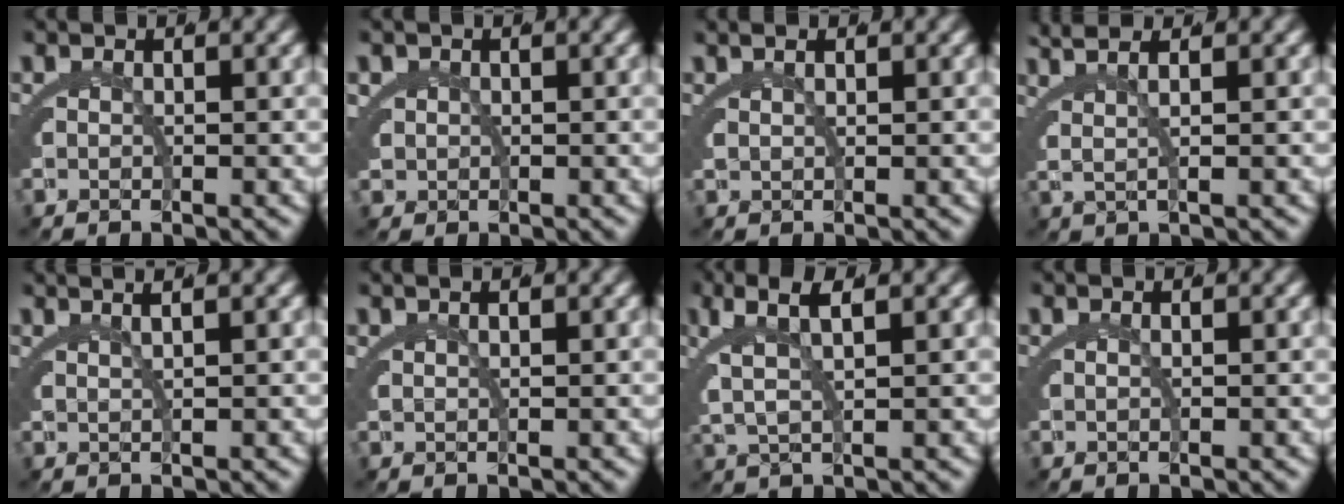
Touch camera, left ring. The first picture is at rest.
{"total": 2.4, "force": [0.2, 2.2, 0.8], "torque": [-0.034, -0.014, 0.010]}
{"total": 2.1, "force": [1.6, 0.5, 1.3], "torque": [-0.013, 0.007, 0.030]}
{"total": 4.8, "force": [3.0, 1.5, 3.5], "torque": [-0.052, 0.016, 0.044]}
{"total": 3.2, "force": [2.4, -0.1, 2.0], "torque": [-0.008, 0.016, 0.036]}
{"total": 1.2, "force": [1.0, -0.3, 0.6], "torque": [-0.004, 0.007, 0.018]}
{"total": 5.4, "force": [2.3, 2.0, 4.4], "torque": [-0.086, 0.011, 0.040]}
{"total": 0.5, "force": [0.0, -0.5, 0.2], "torque": [-0.002, 0.002, 0.001]}